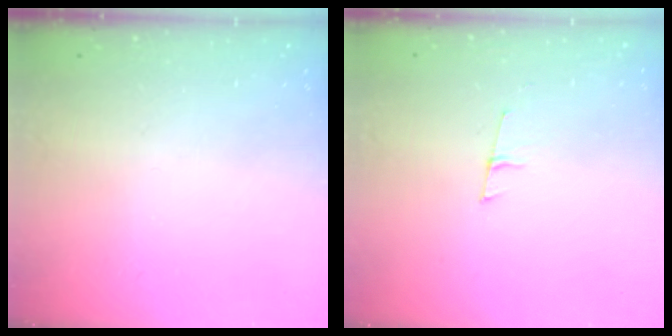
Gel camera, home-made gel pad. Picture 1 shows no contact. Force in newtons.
{"total": 5.3, "press": 4.5, "slide": 2.9}